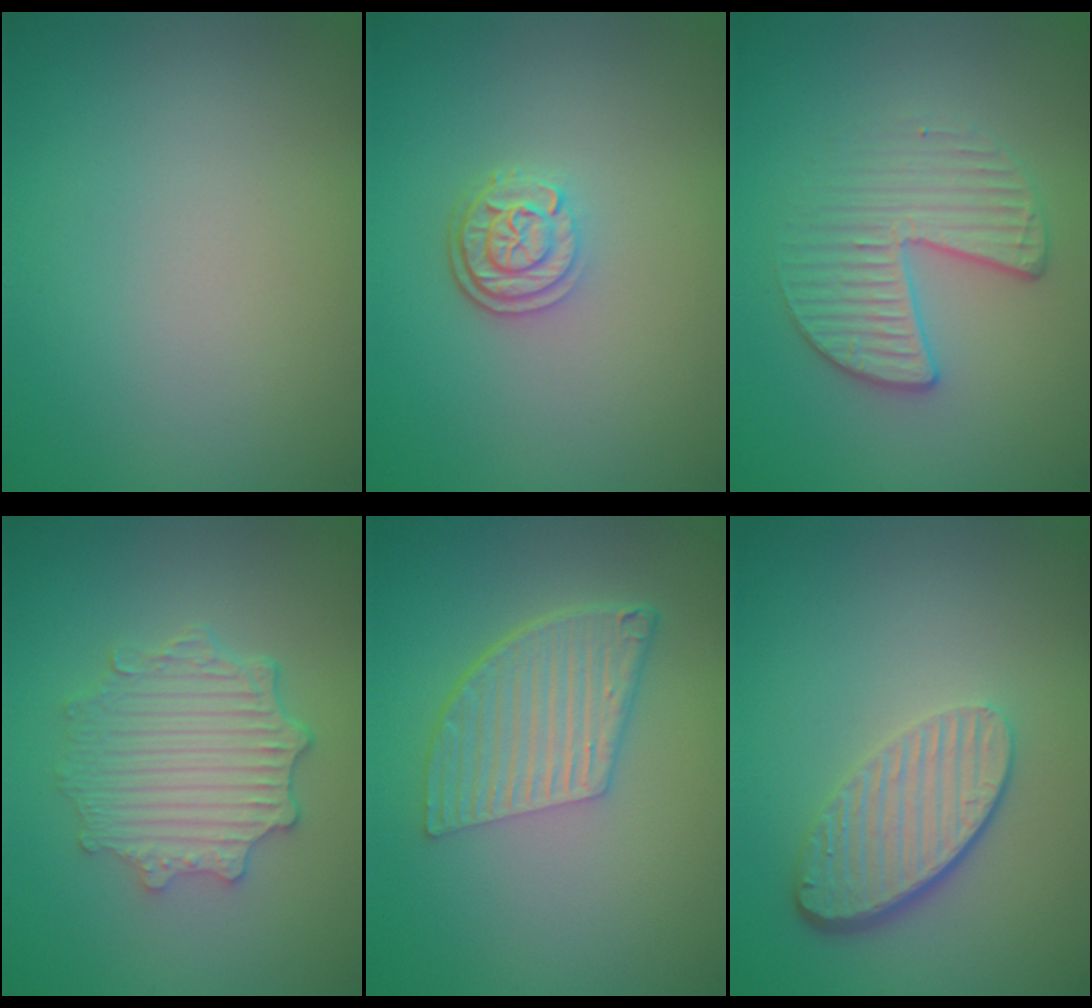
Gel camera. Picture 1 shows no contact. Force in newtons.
{"total": 2.8, "press": 2.3, "slide": 1.6}
{"total": 3.5, "press": 3.2, "slide": 1.4}
{"total": 4.8, "press": 3.8, "slide": 2.8}
{"total": 5.5, "press": 3.8, "slide": 4.1}
{"total": 4.5, "press": 3.2, "slide": 3.1}